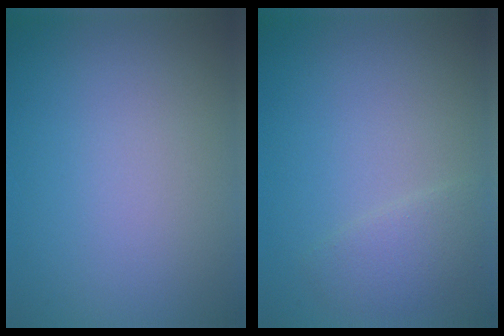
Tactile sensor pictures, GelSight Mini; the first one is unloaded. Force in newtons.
{"total": 1.9, "press": 1.9, "slide": 0.1}